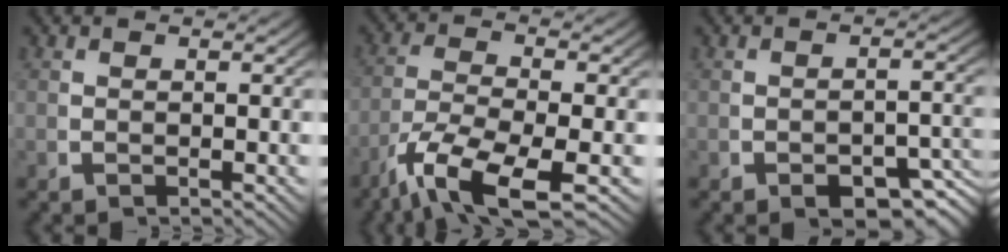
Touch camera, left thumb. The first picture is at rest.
{"total": 8.1, "force": [-3.2, 3.7, 6.4], "torque": [-0.145, -0.035, -0.032]}
{"total": 4.3, "force": [-2.3, 2.0, 3.0], "torque": [-0.044, -0.017, -0.028]}